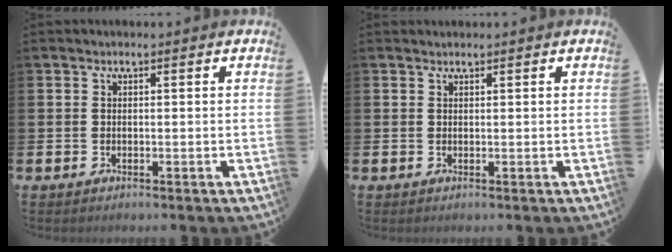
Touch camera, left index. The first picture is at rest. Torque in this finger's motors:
{"motor_torque": [0.03, -0.24, -0.05, 0.00]}